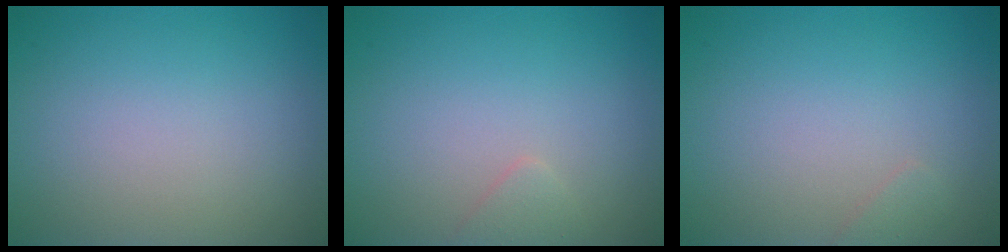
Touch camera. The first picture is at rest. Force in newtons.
{"total": 0.9, "press": 0.9, "slide": 0.1}
{"total": 0.6, "press": 0.6, "slide": 0.1}